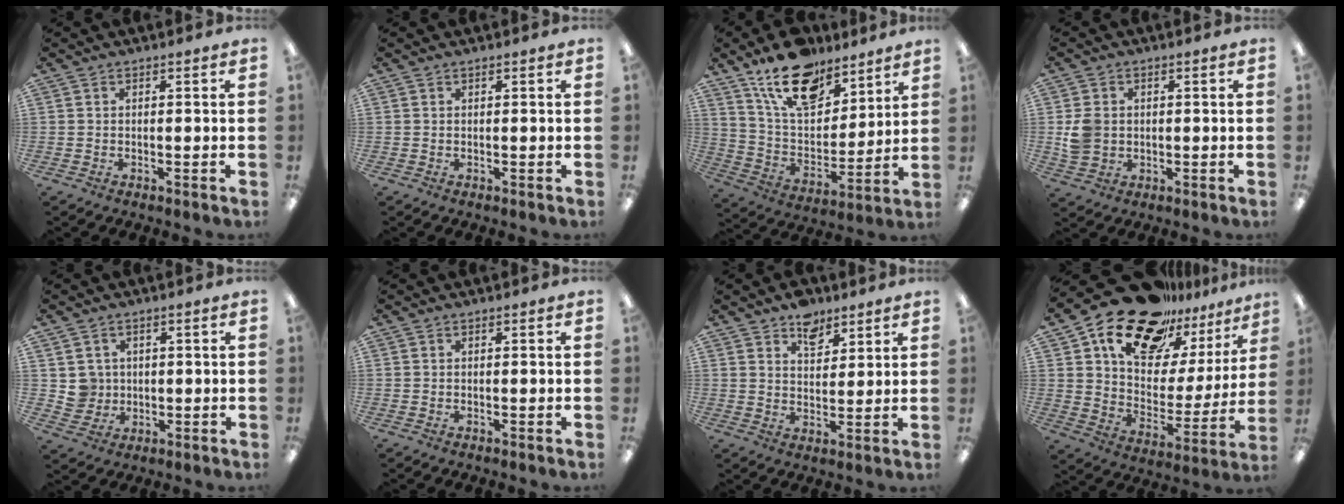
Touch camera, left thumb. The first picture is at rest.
{"total": 0.0}
{"total": 17.7, "force": [12.9, 8.7, 8.3], "torque": [-0.150, -0.070, 0.234]}
{"total": 5.8, "force": [0.4, 5.0, 2.9], "torque": [-0.055, 0.008, 0.010]}
{"total": 4.6, "force": [1.1, 4.4, 0.1], "torque": [-0.003, 0.004, 0.020]}
{"total": 0.0}
{"total": 7.0, "force": [5.2, 4.1, 2.4], "torque": [-0.024, -0.025, 0.090]}
{"total": 20.5, "force": [15.7, 10.4, 8.1], "torque": [-0.150, -0.103, 0.277]}